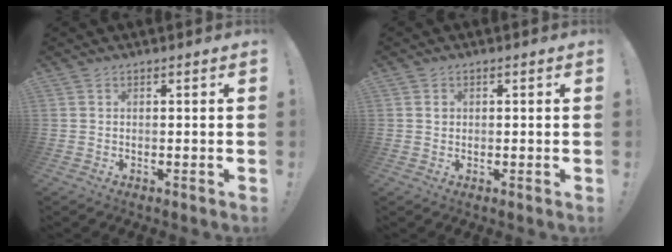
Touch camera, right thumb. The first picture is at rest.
{"total": 0.9, "force": [0.1, 0.9, 0.1], "torque": [0.007, 0.000, 0.000]}